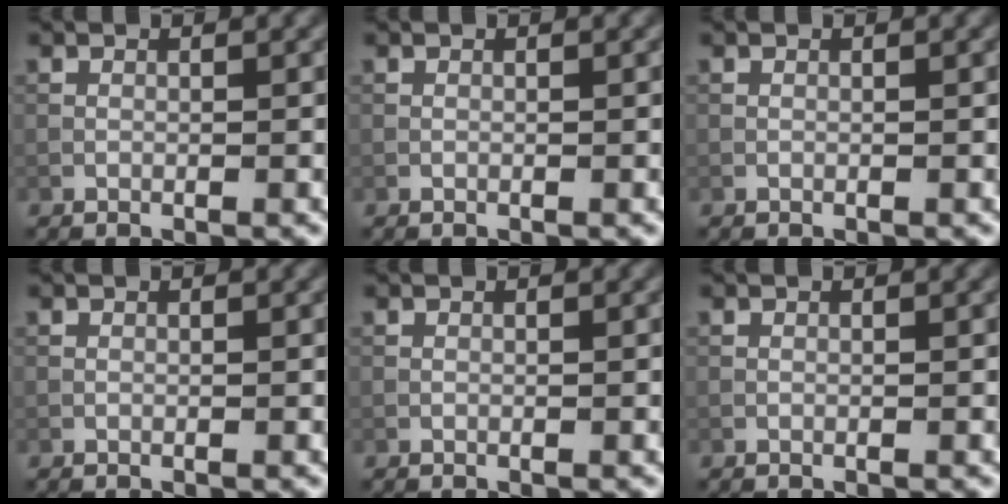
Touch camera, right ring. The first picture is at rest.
{"total": 0.0}
{"total": 0.0}
{"total": 0.0}
{"total": 0.0}
{"total": 0.0}